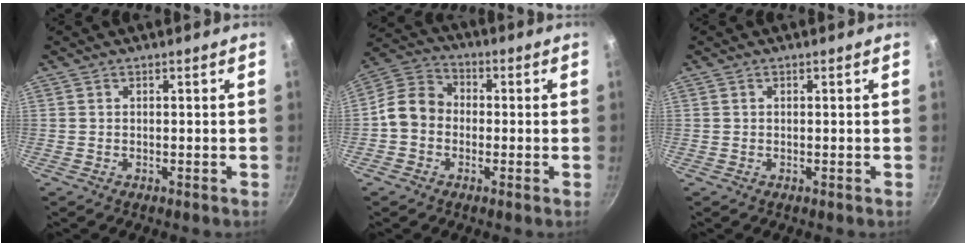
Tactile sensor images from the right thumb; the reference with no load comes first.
{"total": 8.5, "force": [-1.2, 7.0, 4.6], "torque": [-0.058, 0.028, -0.047]}
{"total": 0.0}